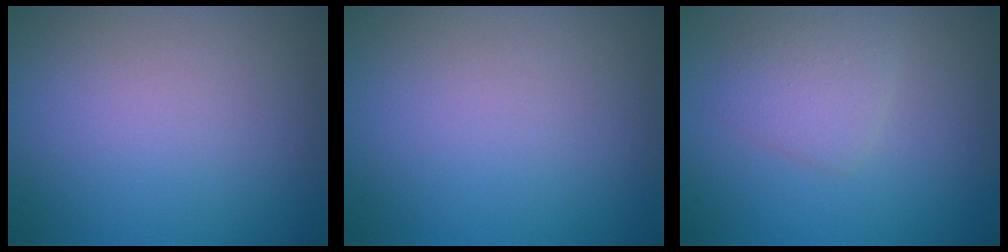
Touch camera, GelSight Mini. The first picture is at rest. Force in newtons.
{"total": 0.0}
{"total": 2.1, "press": 2.1, "slide": 0.1}